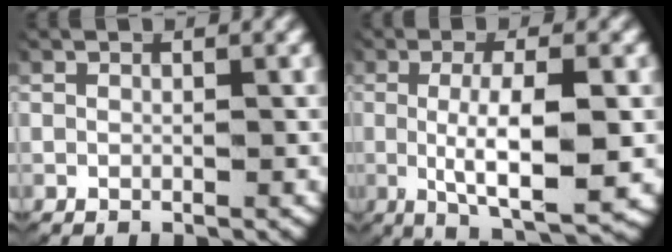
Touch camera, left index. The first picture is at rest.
{"total": 7.7, "force": [-1.6, 2.7, 7.0], "torque": [-0.129, -0.026, -0.013]}